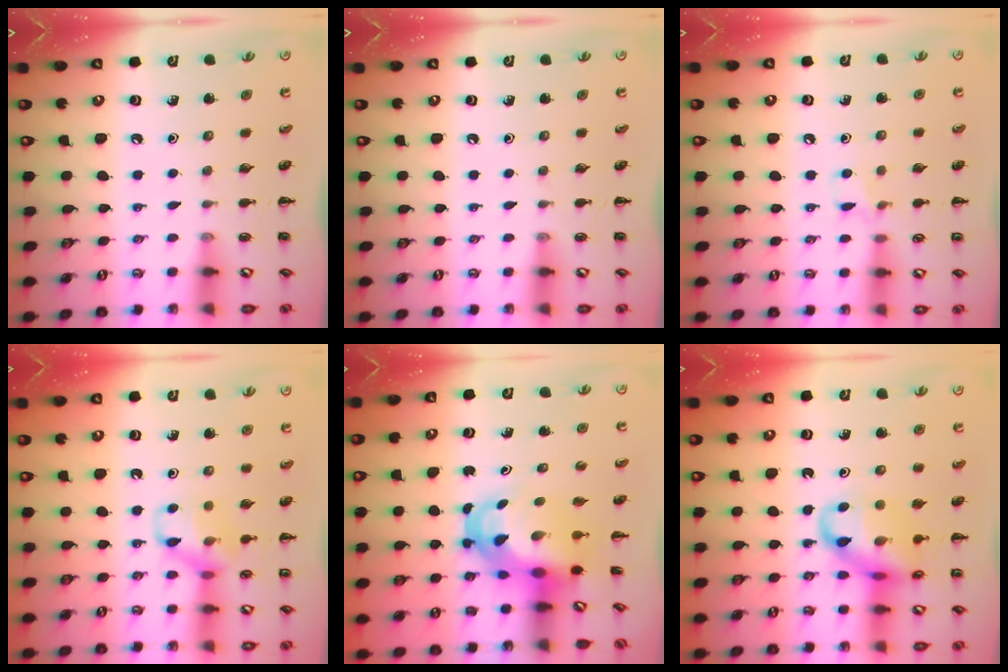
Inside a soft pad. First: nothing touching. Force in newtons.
{"total": 0.0}
{"total": 4.8, "press": 4.5, "slide": 1.4}
{"total": 11.2, "press": 11.1, "slide": 1.2}
{"total": 6.8, "press": 6.7, "slide": 1.1}
{"total": 13.8, "press": 13.8, "slide": 1.1}